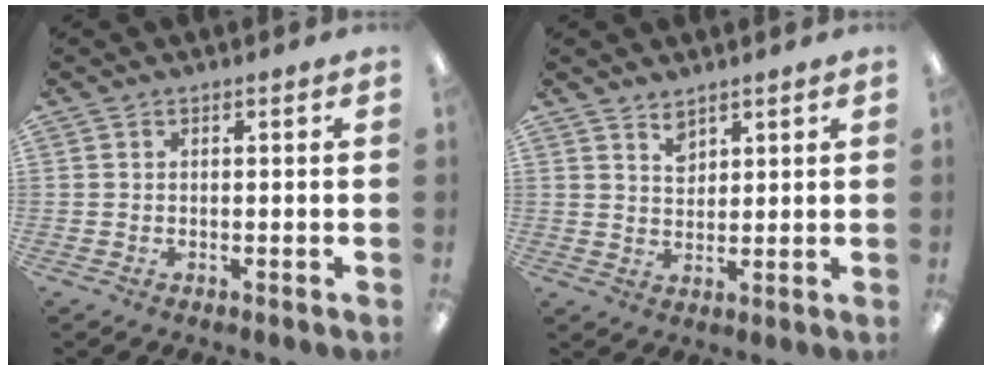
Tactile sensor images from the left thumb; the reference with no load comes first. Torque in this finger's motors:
{"motor_torque": [0.28, -0.18, -0.10, -0.09, -0.02]}